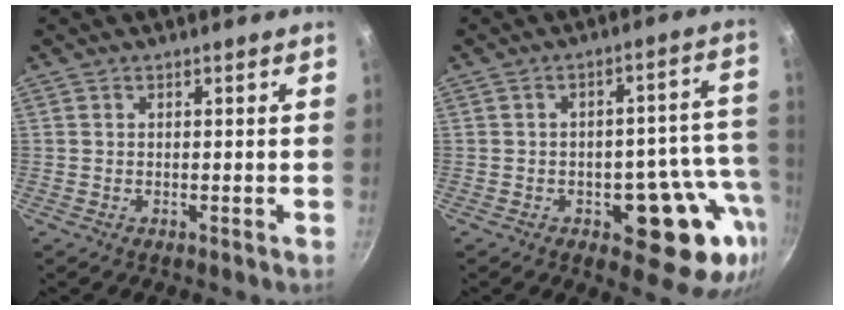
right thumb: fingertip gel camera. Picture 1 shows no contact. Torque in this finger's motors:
{"motor_torque": [2.32, 1.63, 1.48, -0.59, 0.08]}